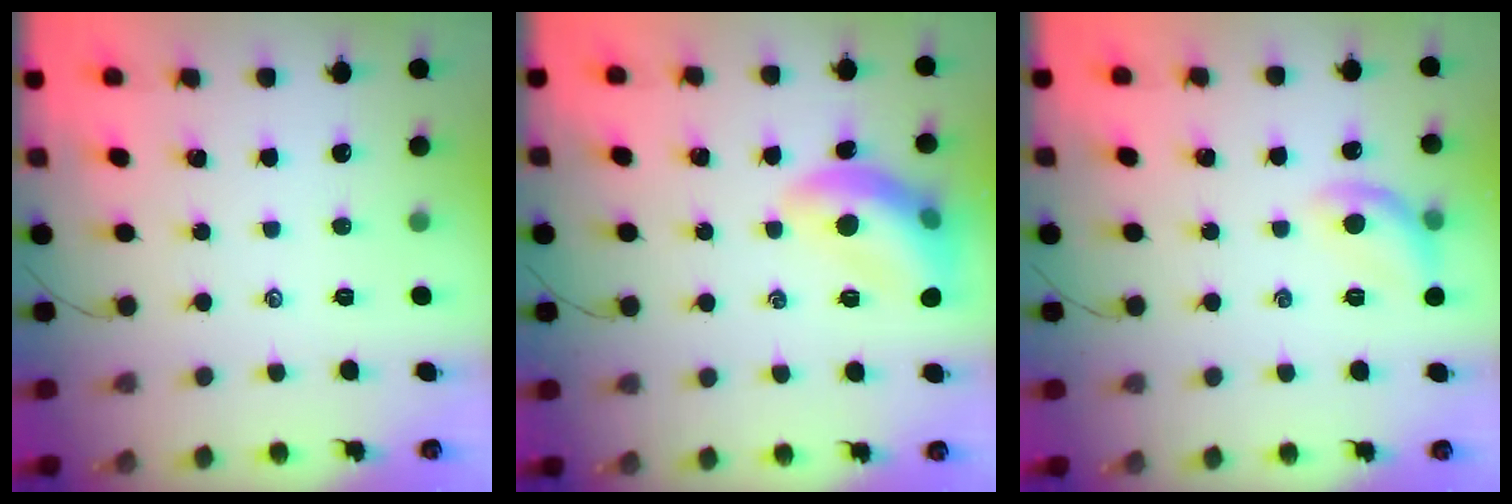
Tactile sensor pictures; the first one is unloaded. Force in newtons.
{"total": 14.0, "press": 14.0, "slide": 1.2}
{"total": 9.6, "press": 9.6, "slide": 0.7}